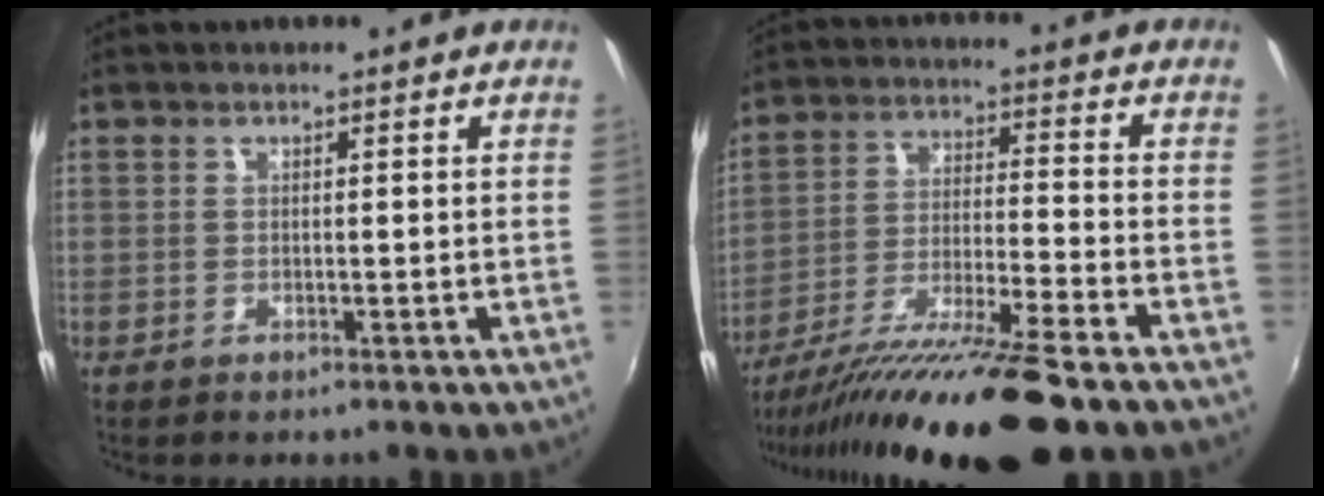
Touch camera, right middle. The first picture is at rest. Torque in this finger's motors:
{"motor_torque": [1.11, -1.03, 0.59, 0.21]}